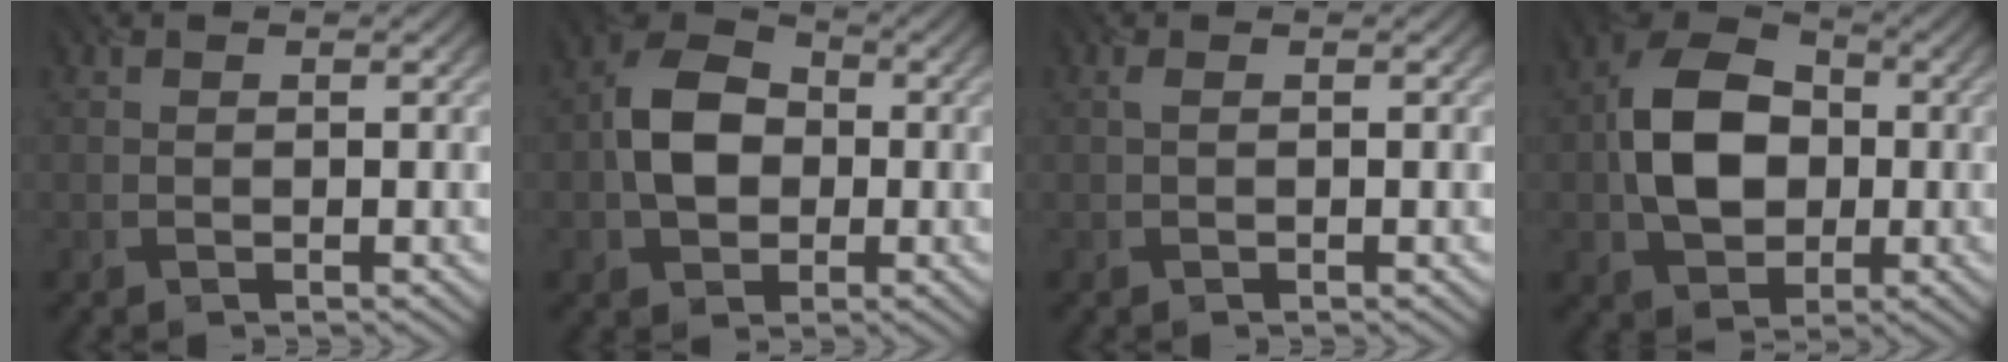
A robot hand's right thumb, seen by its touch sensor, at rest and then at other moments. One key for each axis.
{"total": 6.6, "fx": -0.7, "fy": 5.4, "fz": 3.8, "tx": -0.077, "ty": 0.008, "tz": -0.023}
{"total": 0.6, "fx": 0.1, "fy": 0.2, "fz": 0.6, "tx": -0.013, "ty": 0.004, "tz": 0.002}
{"total": 9.1, "fx": -0.4, "fy": 7.2, "fz": 5.6, "tx": -0.114, "ty": 0.008, "tz": -0.020}